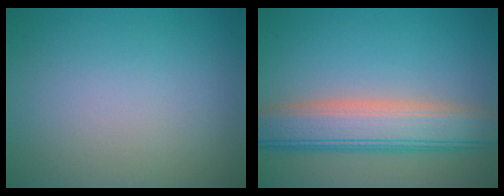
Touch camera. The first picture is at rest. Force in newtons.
{"total": 7.2, "press": 7.2, "slide": 0.1}